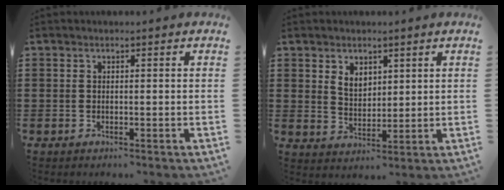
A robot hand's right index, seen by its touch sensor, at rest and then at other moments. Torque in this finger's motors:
{"motor_torque": [0.05, 0.05, 0.19, 0.08]}